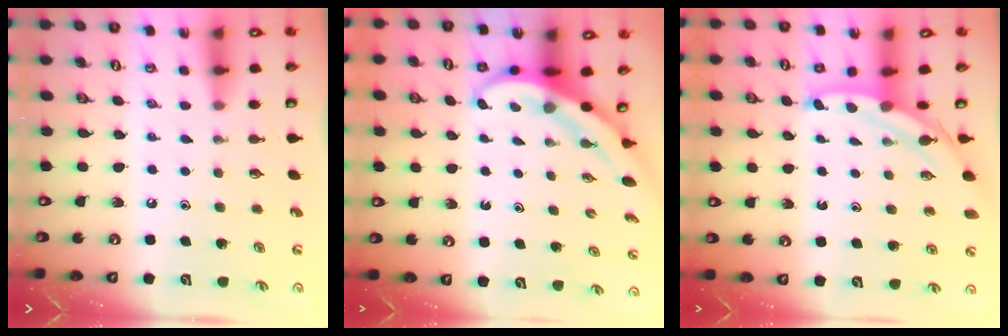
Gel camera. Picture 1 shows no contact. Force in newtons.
{"total": 4.0, "press": 3.9, "slide": 0.4}
{"total": 5.3, "press": 5.2, "slide": 0.5}